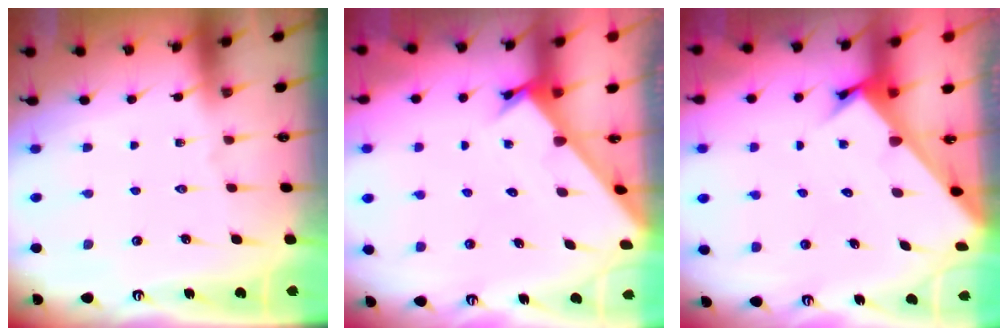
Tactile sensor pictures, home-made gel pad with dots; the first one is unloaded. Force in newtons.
{"total": 2.3, "press": 2.3, "slide": 0.0}
{"total": 2.9, "press": 2.9, "slide": 0.2}